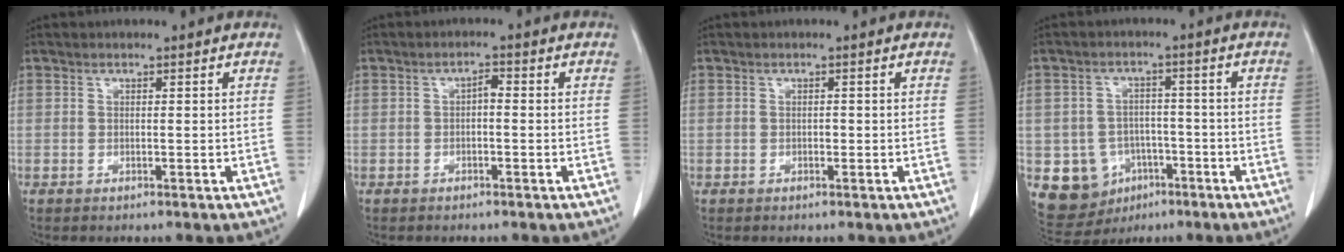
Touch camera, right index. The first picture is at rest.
{"total": 1.5, "force": [-0.1, 0.6, 1.4], "torque": [-0.020, 0.007, -0.004]}
{"total": 0.5, "force": [-0.1, 0.4, 0.4], "torque": [-0.004, 0.002, -0.004]}
{"total": 9.8, "force": [-3.4, 8.9, 2.4], "torque": [-0.055, 0.019, -0.039]}